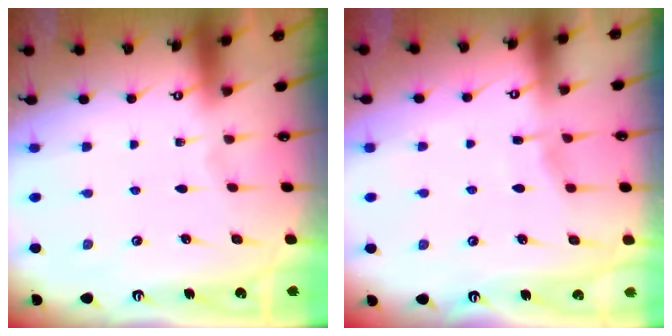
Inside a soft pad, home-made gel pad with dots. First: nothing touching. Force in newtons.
{"total": 4.0, "press": 3.9, "slide": 0.5}